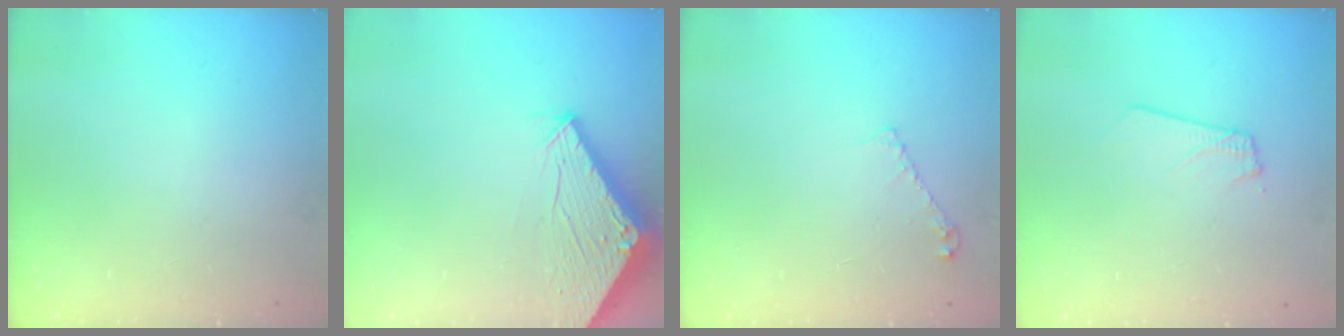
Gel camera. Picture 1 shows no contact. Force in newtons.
{"total": 2.9, "press": 2.9, "slide": 0.2}
{"total": 4.0, "press": 3.9, "slide": 0.5}
{"total": 2.9, "press": 2.8, "slide": 0.3}